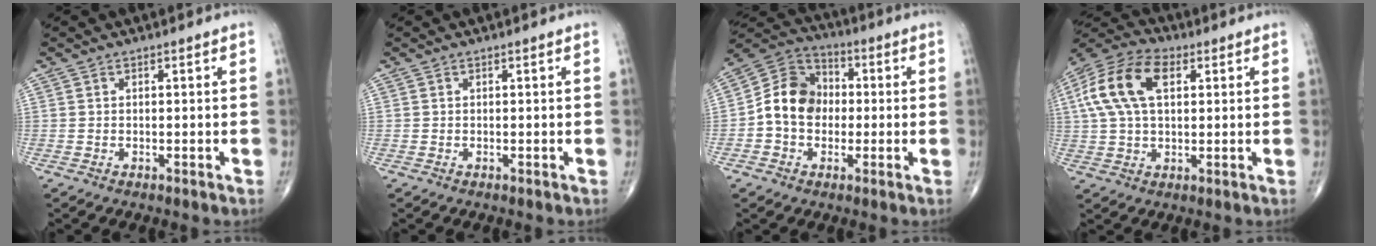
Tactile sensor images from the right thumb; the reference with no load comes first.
{"total": 0.0}
{"total": 11.2, "force": [-0.7, 9.0, 6.5], "torque": [-0.097, 0.036, -0.026]}
{"total": 14.5, "force": [3.9, 8.4, 11.2], "torque": [-0.226, 0.023, 0.067]}